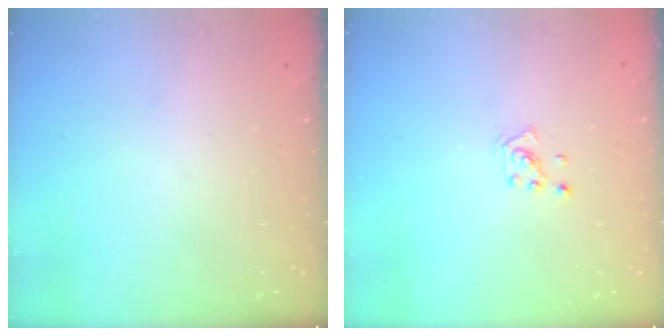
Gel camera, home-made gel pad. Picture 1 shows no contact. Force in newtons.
{"total": 2.0, "press": 2.0, "slide": 0.6}